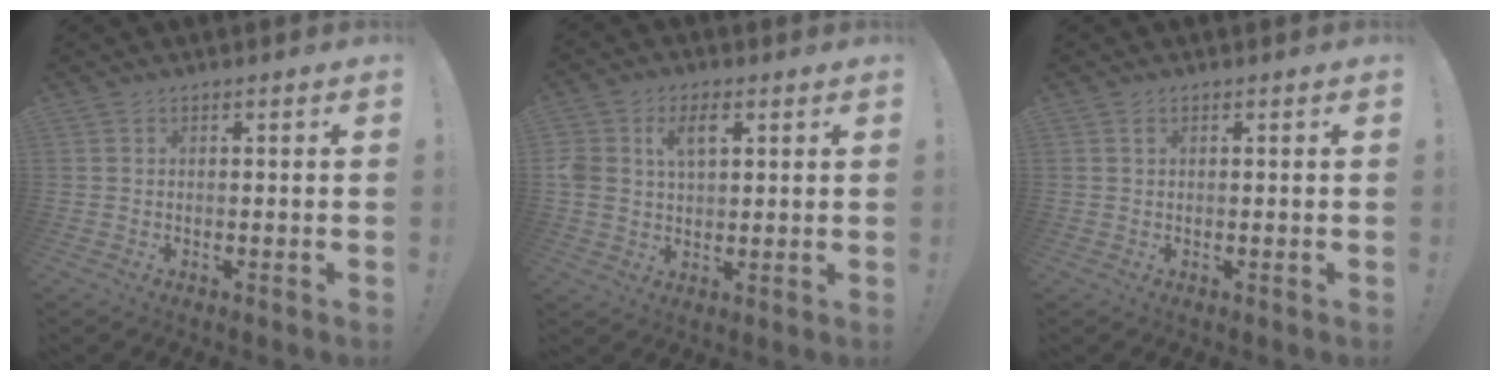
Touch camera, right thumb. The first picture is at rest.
{"total": 6.8, "force": [2.6, 4.7, 4.2], "torque": [-0.073, 0.001, 0.047]}
{"total": 0.6, "force": [0.3, 0.4, 0.3], "torque": [-0.001, 0.001, 0.003]}